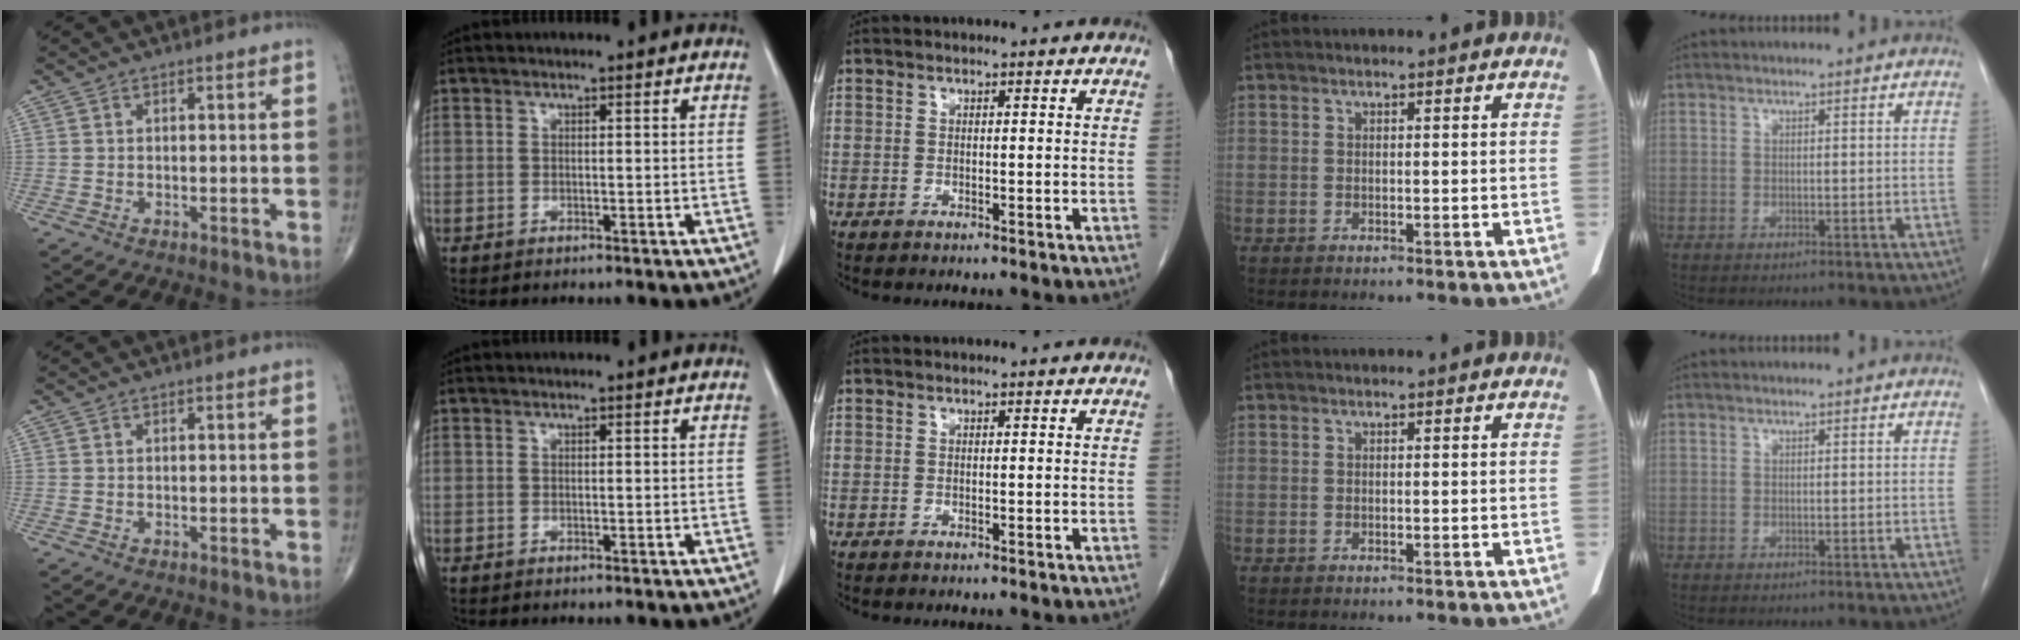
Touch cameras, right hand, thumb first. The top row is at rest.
{}